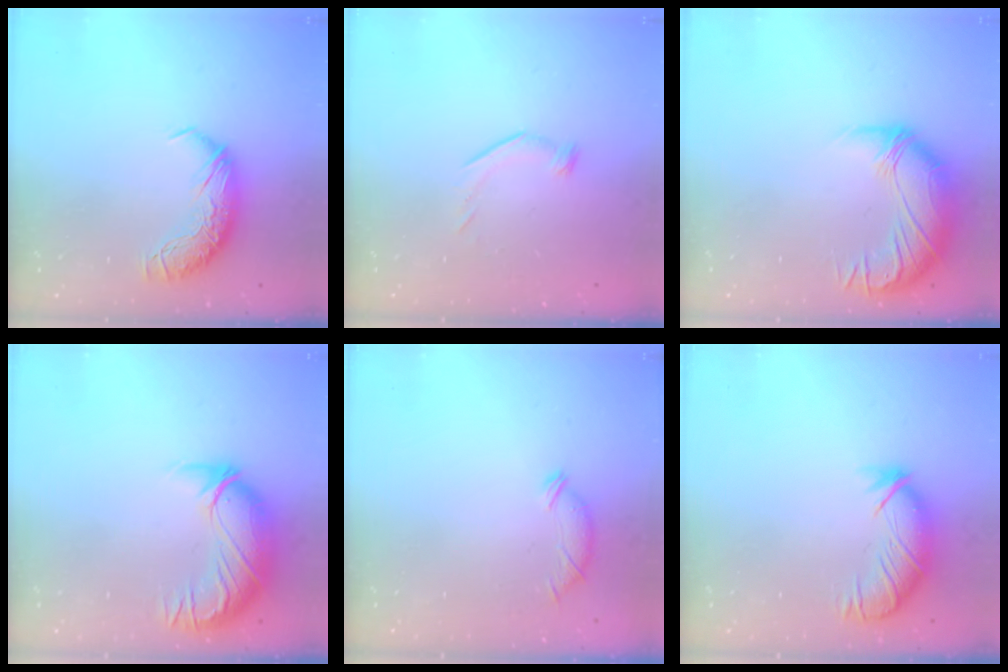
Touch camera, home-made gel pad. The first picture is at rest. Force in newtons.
{"total": 5.9, "press": 5.7, "slide": 1.2}
{"total": 2.8, "press": 0.8, "slide": 2.7}
{"total": 2.6, "press": 0.7, "slide": 2.5}
{"total": 6.3, "press": 6.2, "slide": 0.4}
{"total": 3.1, "press": 2.5, "slide": 1.8}